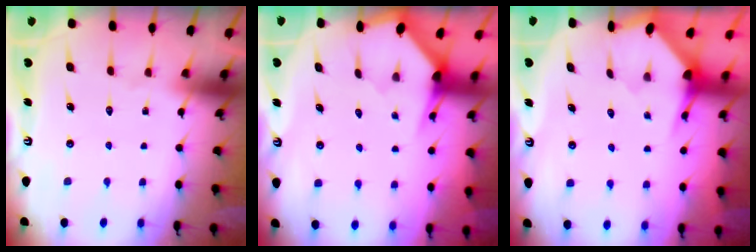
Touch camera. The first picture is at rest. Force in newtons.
{"total": 2.9, "press": 2.9, "slide": 0.2}
{"total": 3.2, "press": 3.2, "slide": 0.3}